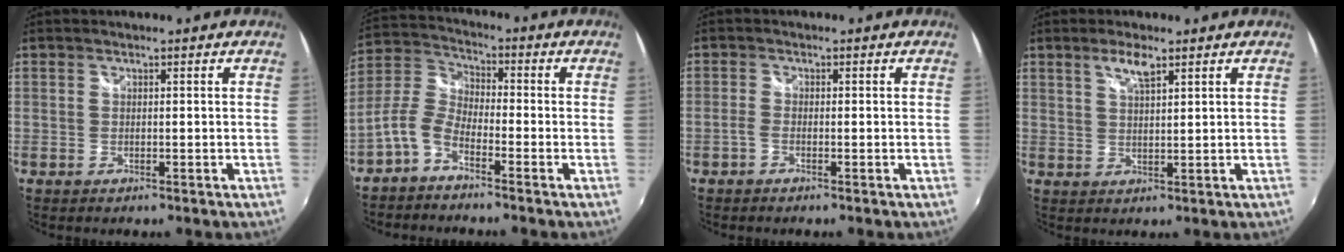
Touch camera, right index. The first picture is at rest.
{"total": 6.0, "force": [-3.8, 2.8, 3.7], "torque": [-0.091, 0.018, -0.087]}
{"total": 1.1, "force": [-0.8, 0.3, 0.7], "torque": [-0.022, 0.001, -0.022]}
{"total": 3.8, "force": [2.4, 1.0, 2.7], "torque": [-0.048, 0.003, 0.044]}